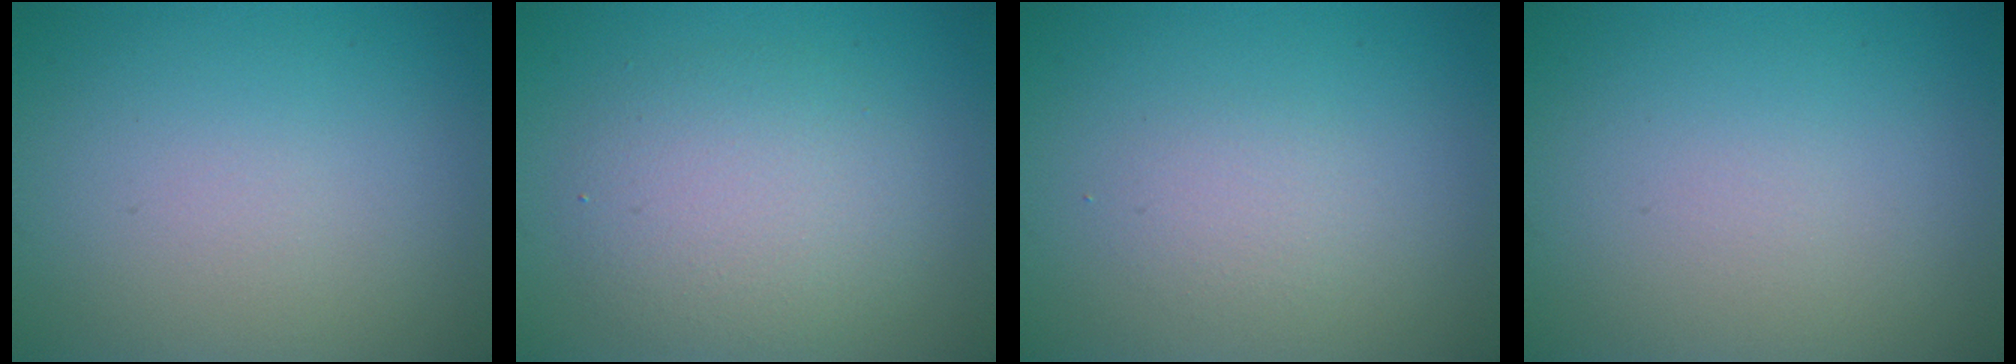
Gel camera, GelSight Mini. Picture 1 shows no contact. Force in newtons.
{"total": 4.3, "press": 4.3, "slide": 0.2}
{"total": 1.3, "press": 1.3, "slide": 0.1}
{"total": 0.0}